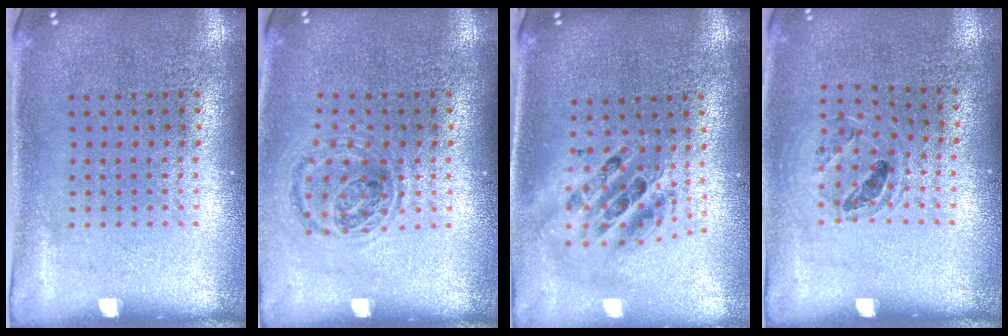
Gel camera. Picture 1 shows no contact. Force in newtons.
{"total": 0.9, "press": 0.9, "slide": 0.3}
{"total": 2.0, "press": 1.6, "slide": 1.3}
{"total": 0.9, "press": 0.9, "slide": 0.1}